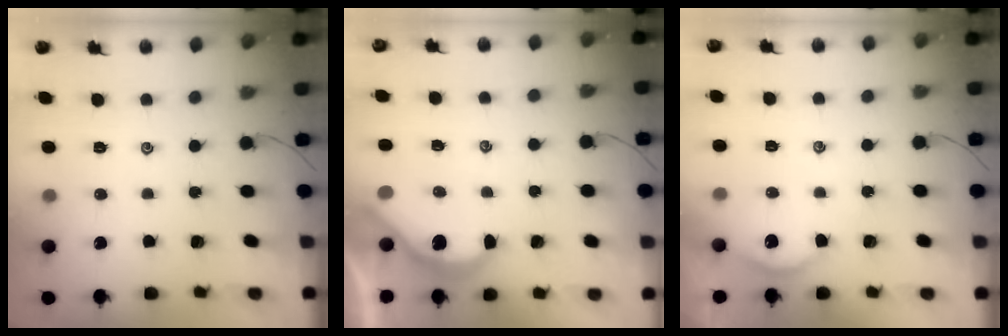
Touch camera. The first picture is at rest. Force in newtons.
{"total": 5.7, "press": 5.7, "slide": 0.2}
{"total": 4.4, "press": 4.4, "slide": 0.5}